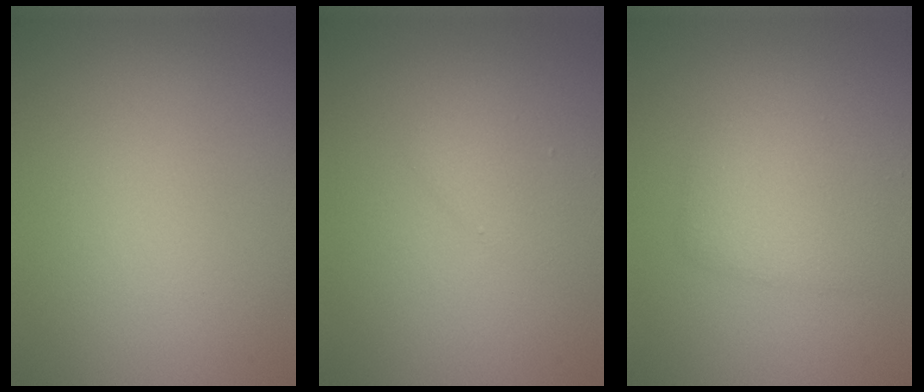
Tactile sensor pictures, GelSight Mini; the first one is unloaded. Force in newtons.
{"total": 1.5, "press": 1.5, "slide": 0.1}
{"total": 3.3, "press": 3.3, "slide": 0.1}